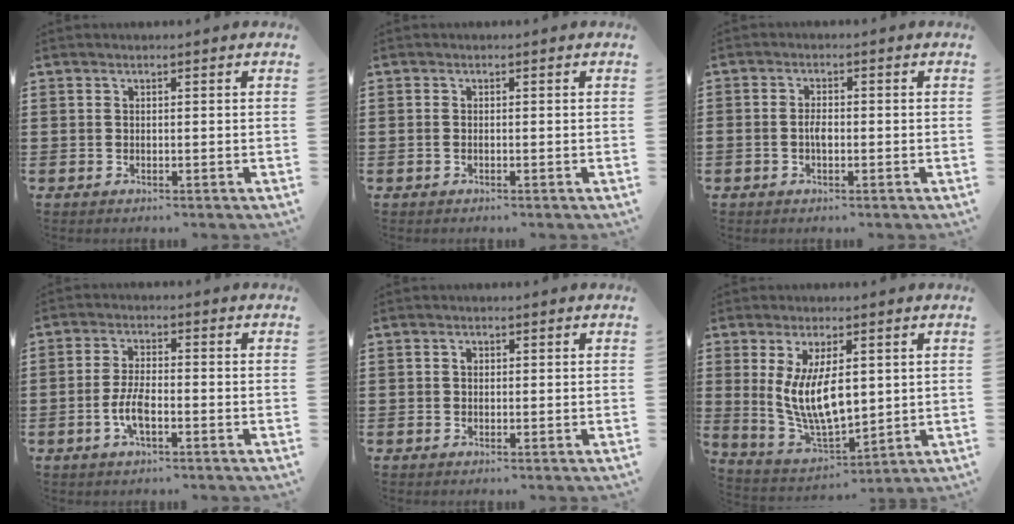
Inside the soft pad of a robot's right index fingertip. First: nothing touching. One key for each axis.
{"total": 0.5, "fx": -0.3, "fy": 0.2, "fz": 0.4, "tx": -0.010, "ty": -0.003, "tz": -0.005}
{"total": 2.0, "fx": -0.7, "fy": 1.0, "fz": 1.7, "tx": -0.032, "ty": 0.004, "tz": -0.013}
{"total": 5.0, "fx": -1.7, "fy": 1.8, "fz": 4.3, "tx": -0.102, "ty": -0.001, "tz": -0.039}
{"total": 0.7, "fx": 0.2, "fy": 0.6, "fz": 0.4, "tx": -0.009, "ty": 0.002, "tz": 0.004}
{"total": 9.7, "fx": 1.5, "fy": 4.2, "fz": 8.6, "tx": -0.183, "ty": -0.001, "tz": 0.027}